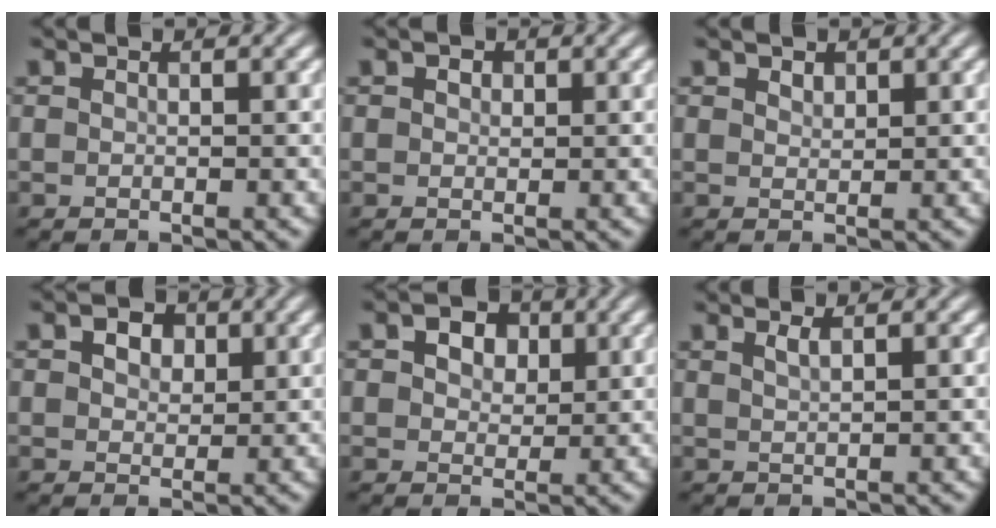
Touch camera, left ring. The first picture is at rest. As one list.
[{"total": 0.9, "force": [0.4, 0.7, 0.4], "torque": [-0.007, 0.000, 0.005]}, {"total": 0.9, "force": [0.7, 0.5, 0.3], "torque": [-0.006, 0.000, 0.014]}, {"total": 2.7, "force": [1.2, 1.8, 1.5], "torque": [-0.026, 0.001, 0.016]}, {"total": 4.2, "force": [1.8, 2.8, 2.5], "torque": [-0.038, 0.007, 0.010]}, {"total": 1.1, "force": [0.7, 0.3, 0.8], "torque": [-0.010, 0.003, 0.012]}]